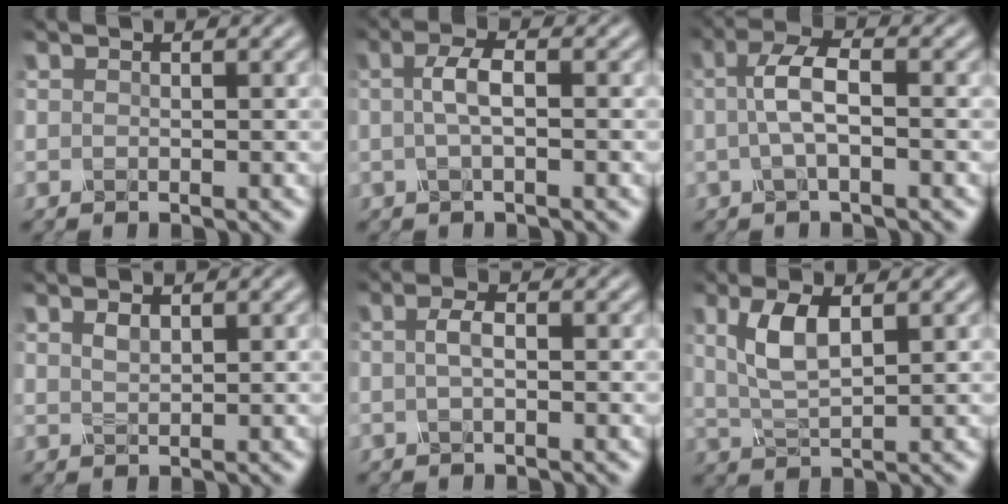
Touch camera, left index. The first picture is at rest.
{"total": 2.2, "force": [0.1, 0.4, 2.1], "torque": [-0.045, 0.009, -0.001]}
{"total": 3.3, "force": [0.1, 0.9, 3.2], "torque": [-0.067, 0.009, -0.003]}
{"total": 1.1, "force": [0.8, 0.3, 0.6], "torque": [-0.019, 0.005, 0.020]}
{"total": 1.4, "force": [0.0, 0.3, 1.3], "torque": [-0.031, 0.006, -0.001]}
{"total": 3.9, "force": [1.5, 1.2, 3.4], "torque": [-0.078, 0.004, 0.031]}